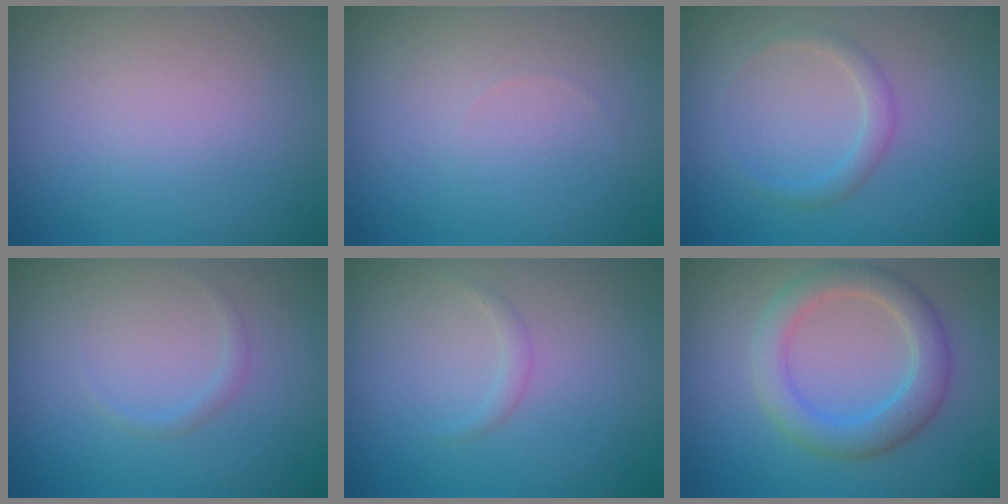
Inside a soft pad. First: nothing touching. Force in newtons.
{"total": 0.0}
{"total": 1.5, "press": 1.5, "slide": 0.2}
{"total": 0.7, "press": 0.7, "slide": 0.0}
{"total": 0.8, "press": 0.8, "slide": 0.0}
{"total": 4.0, "press": 4.0, "slide": 0.3}